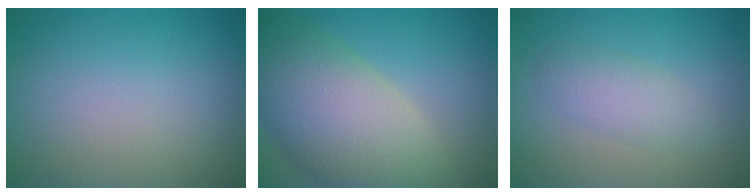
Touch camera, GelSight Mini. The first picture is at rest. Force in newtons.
{"total": 11.0, "press": 11.0, "slide": 0.8}
{"total": 2.4, "press": 2.4, "slide": 0.1}